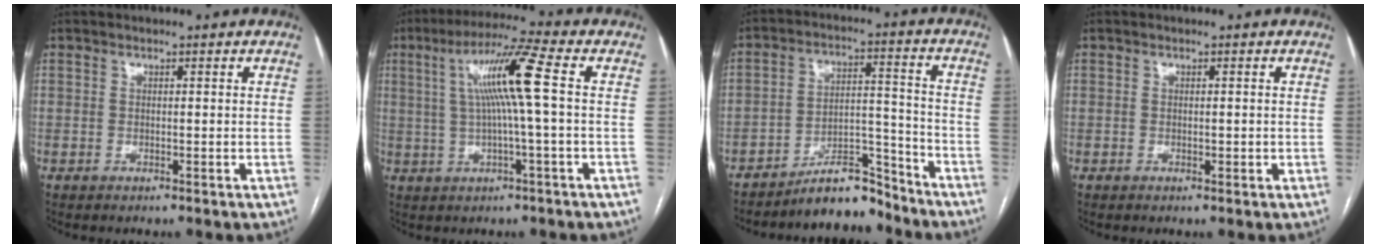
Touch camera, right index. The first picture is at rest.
{"total": 10.1, "force": [1.4, -0.9, 9.9], "torque": [-0.181, 0.017, 0.026]}
{"total": 8.8, "force": [-8.1, 2.2, 2.9], "torque": [-0.039, 0.038, -0.134]}
{"total": 0.9, "force": [-0.1, 0.6, 0.6], "torque": [-0.006, 0.000, 0.000]}